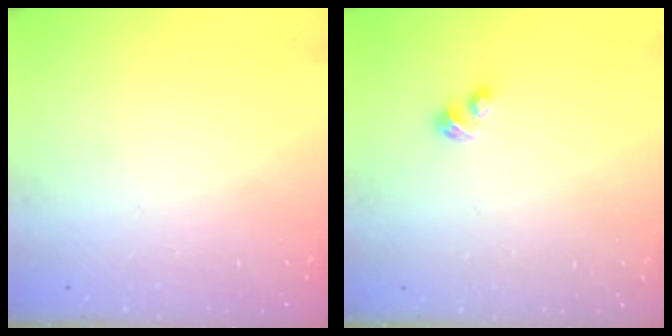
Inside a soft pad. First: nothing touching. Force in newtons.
{"total": 3.1, "press": 3.0, "slide": 0.5}